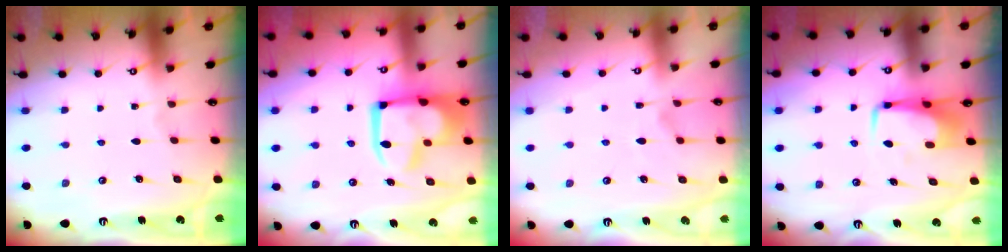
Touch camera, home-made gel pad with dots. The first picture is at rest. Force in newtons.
{"total": 10.0, "press": 9.8, "slide": 1.6}
{"total": 2.1, "press": 1.6, "slide": 1.3}
{"total": 6.4, "press": 6.3, "slide": 0.7}